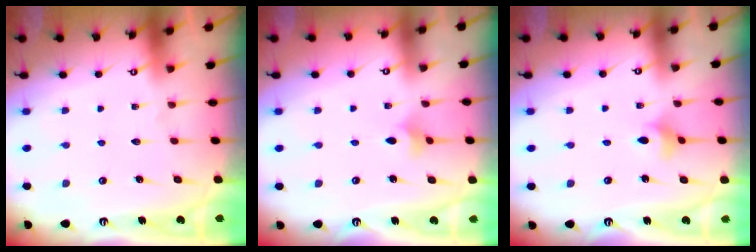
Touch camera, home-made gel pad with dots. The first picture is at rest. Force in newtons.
{"total": 2.9, "press": 2.8, "slide": 0.7}
{"total": 4.2, "press": 4.1, "slide": 0.6}